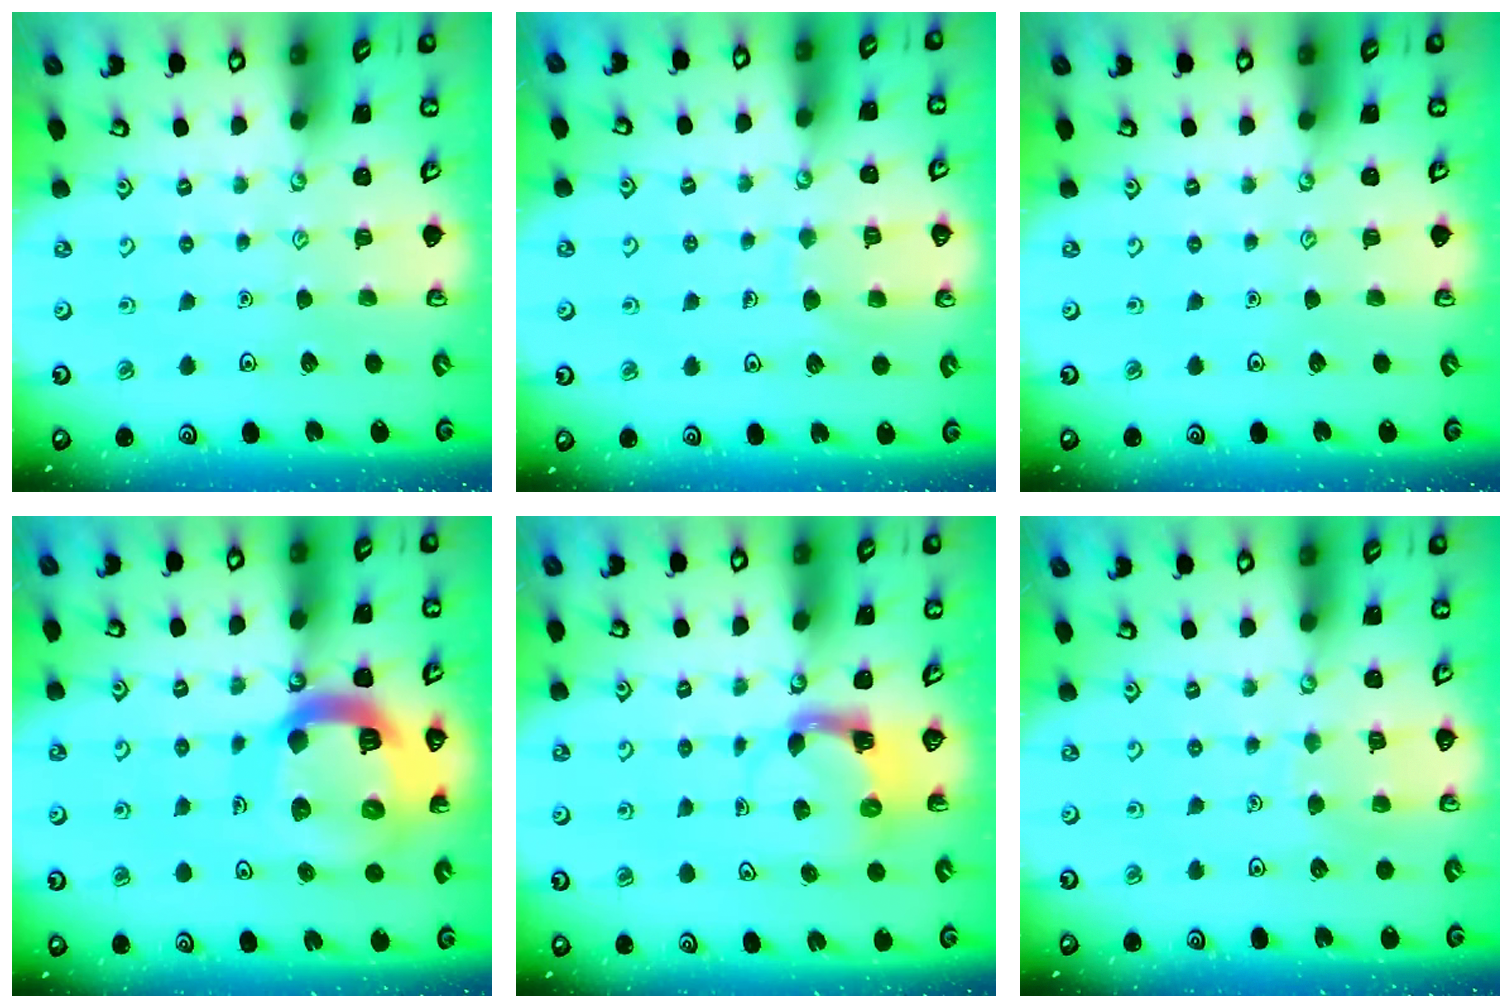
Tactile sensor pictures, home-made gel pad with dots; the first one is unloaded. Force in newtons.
{"total": 7.3, "press": 7.3, "slide": 0.7}
{"total": 0.0}
{"total": 22.0, "press": 21.8, "slide": 2.4}
{"total": 3.7, "press": 3.6, "slide": 0.7}
{"total": 7.0, "press": 7.0, "slide": 0.5}